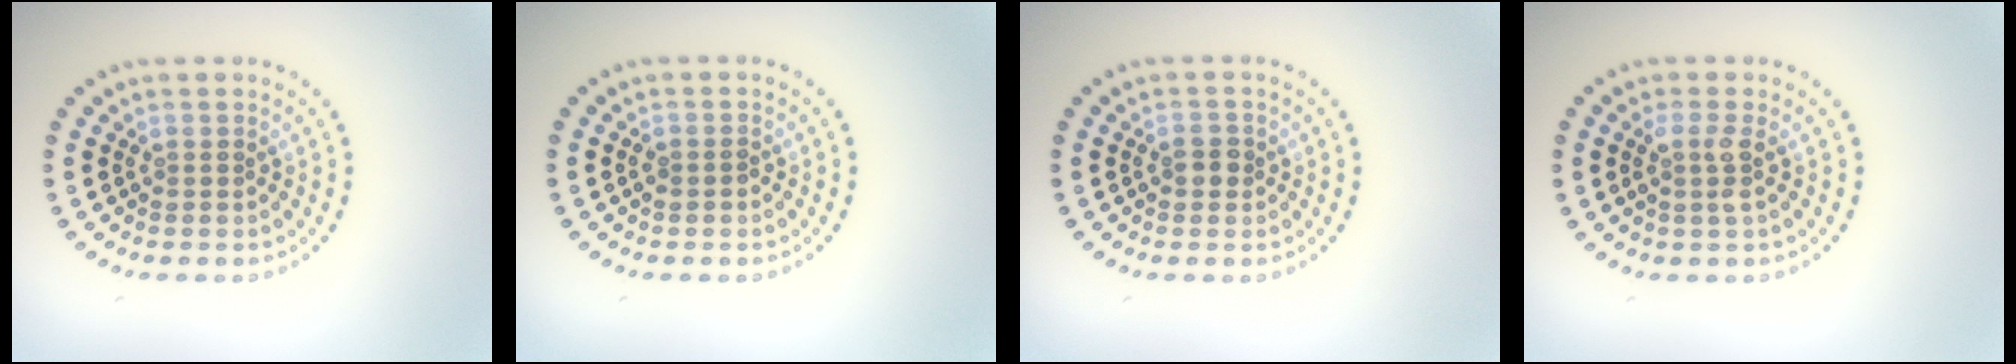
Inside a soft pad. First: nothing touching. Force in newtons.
{"total": 0.8, "press": 0.8, "slide": 0.2}
{"total": 1.4, "press": 1.4, "slide": 0.1}
{"total": 1.7, "press": 1.4, "slide": 1.0}